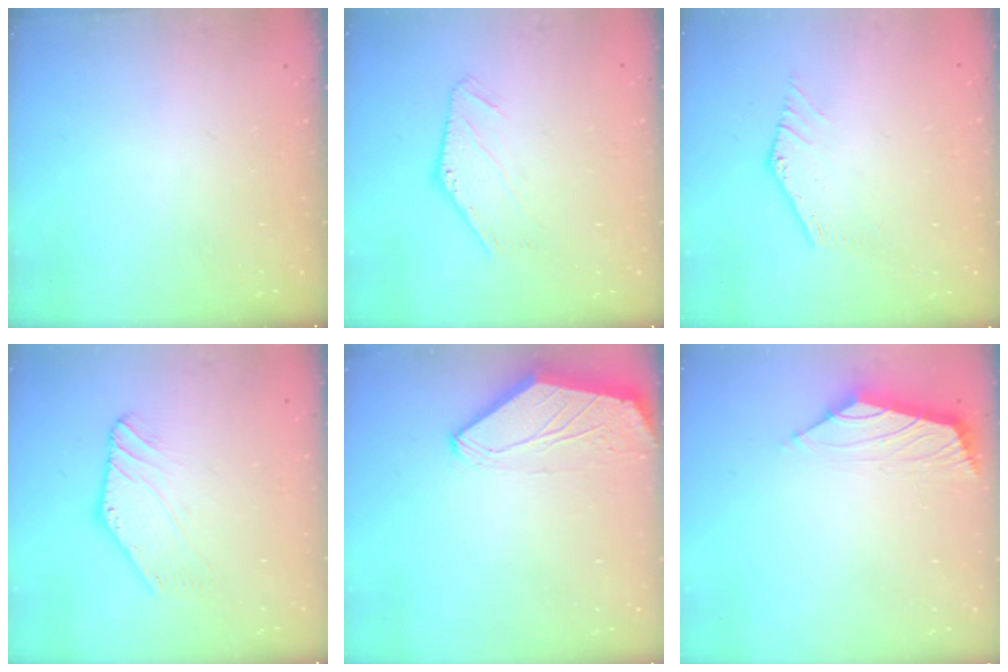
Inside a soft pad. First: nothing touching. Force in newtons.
{"total": 0.6, "press": 0.6, "slide": 0.1}
{"total": 0.0}
{"total": 0.9, "press": 0.9, "slide": 0.2}
{"total": 0.0}
{"total": 2.5, "press": 2.4, "slide": 0.6}